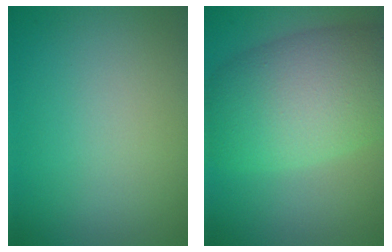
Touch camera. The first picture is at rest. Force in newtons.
{"total": 9.4, "press": 9.4, "slide": 0.3}